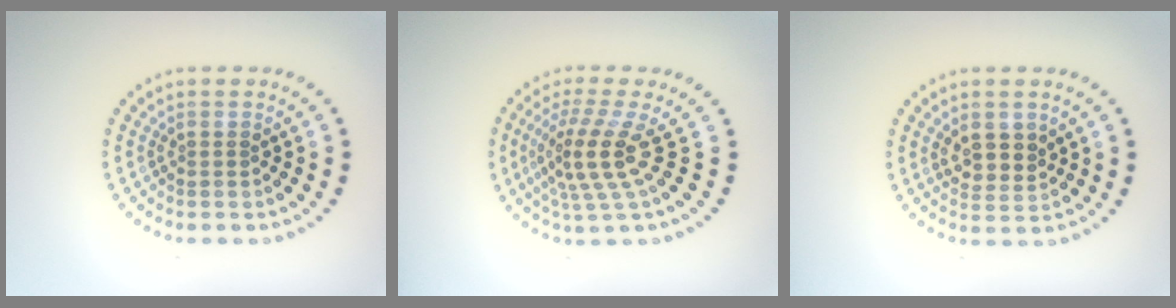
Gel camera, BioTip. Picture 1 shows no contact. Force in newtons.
{"total": 4.3, "press": 3.0, "slide": 3.1}
{"total": 2.6, "press": 2.4, "slide": 1.0}